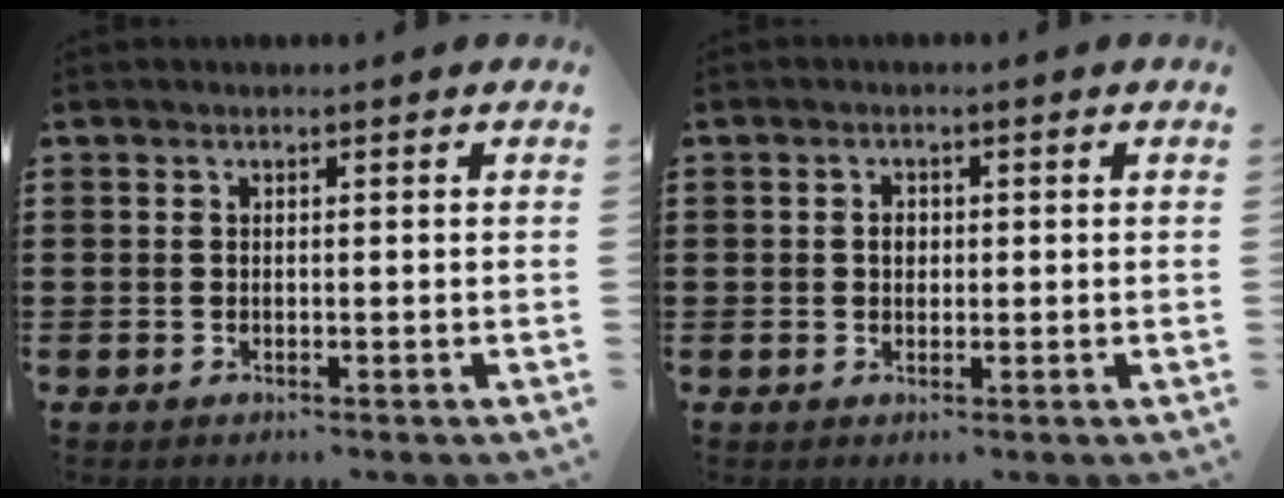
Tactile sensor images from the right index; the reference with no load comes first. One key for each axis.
{"total": 1.7, "fx": 0.1, "fy": 1.3, "fz": 1.1, "tx": -0.022, "ty": 0.007, "tz": 0.000}